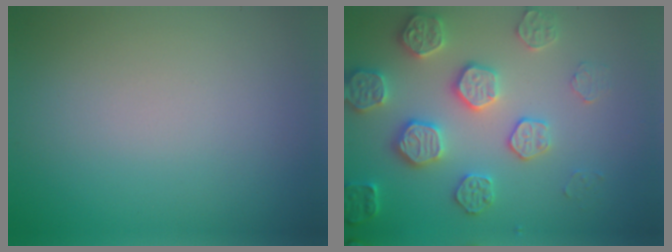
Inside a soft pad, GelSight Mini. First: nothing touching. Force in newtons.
{"total": 4.9, "press": 4.9, "slide": 0.4}